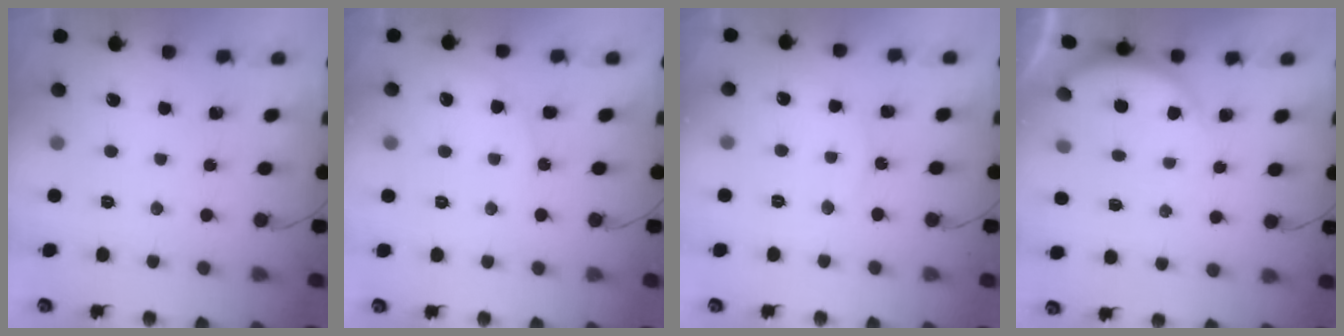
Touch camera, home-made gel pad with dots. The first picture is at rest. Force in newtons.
{"total": 6.5, "press": 6.5, "slide": 0.7}
{"total": 5.4, "press": 5.4, "slide": 0.5}
{"total": 2.1, "press": 2.0, "slide": 0.5}